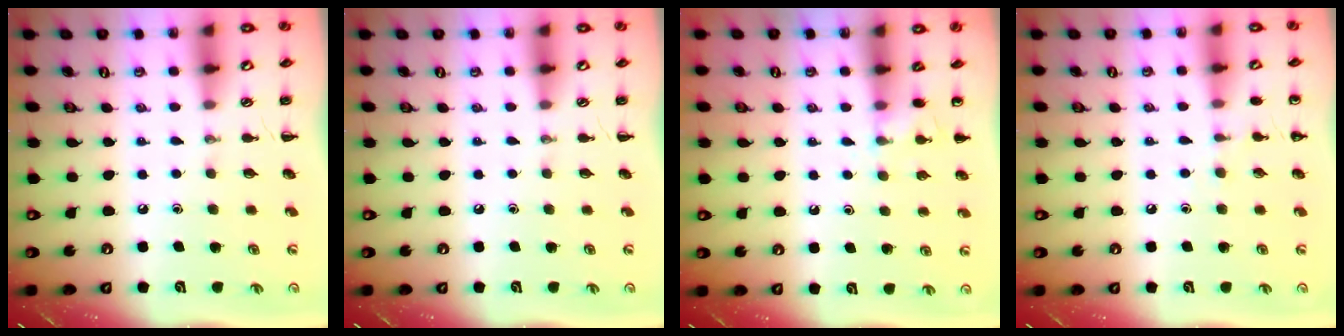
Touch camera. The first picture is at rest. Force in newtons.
{"total": 0.0}
{"total": 5.8, "press": 5.5, "slide": 1.9}
{"total": 5.5, "press": 5.3, "slide": 1.6}